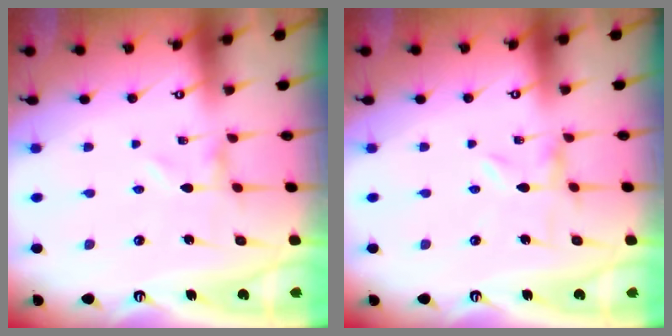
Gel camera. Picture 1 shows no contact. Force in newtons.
{"total": 0.0}